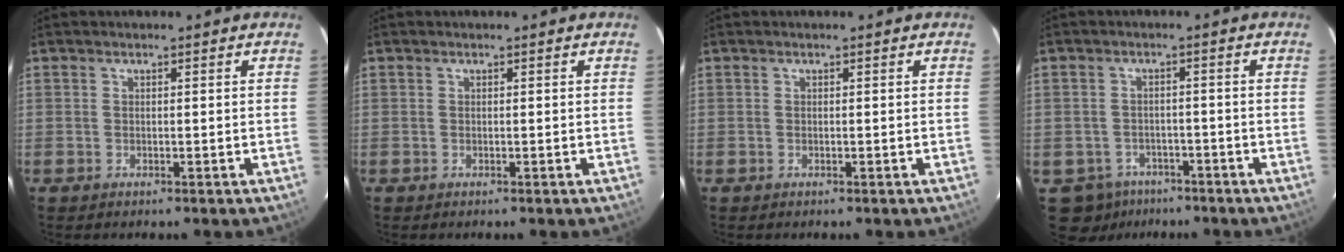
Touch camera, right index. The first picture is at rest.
{"total": 0.0}
{"total": 0.0}
{"total": 7.2, "force": [-4.1, 5.9, 0.8], "torque": [-0.015, 0.005, -0.052]}